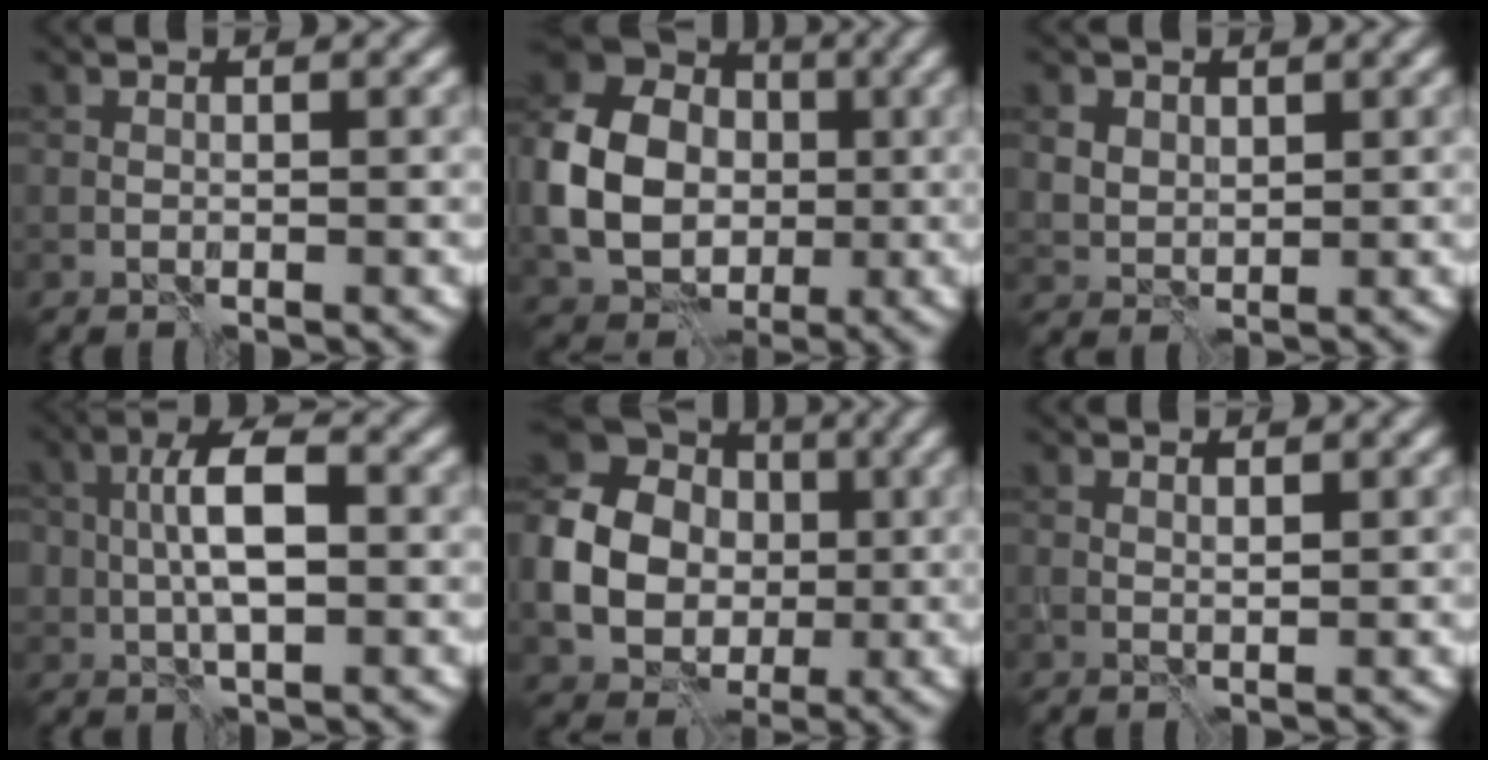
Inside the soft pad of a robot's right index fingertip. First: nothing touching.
{"total": 9.9, "force": [-0.4, 8.1, 5.6], "torque": [-0.130, 0.004, -0.012]}
{"total": 2.3, "force": [1.4, 1.7, 0.6], "torque": [-0.016, -0.008, 0.033]}
{"total": 5.2, "force": [0.4, 2.5, 4.6], "torque": [-0.083, 0.008, 0.002]}
{"total": 11.5, "force": [-0.2, 9.8, 5.9], "torque": [-0.123, 0.001, -0.026]}
{"total": 0.7, "force": [0.7, 0.1, 0.3], "torque": [-0.006, -0.001, 0.012]}